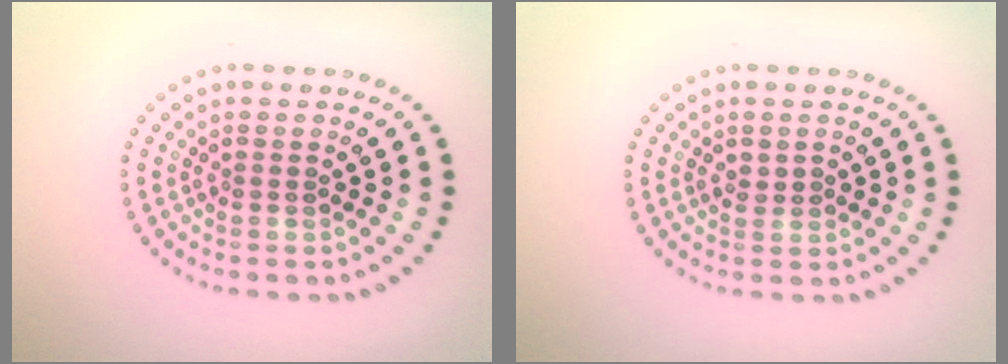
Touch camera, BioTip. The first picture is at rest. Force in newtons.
{"total": 0.9, "press": 0.9, "slide": 0.3}